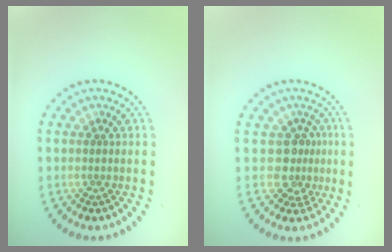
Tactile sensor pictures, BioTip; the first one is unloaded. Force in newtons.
{"total": 2.6, "press": 2.0, "slide": 1.7}